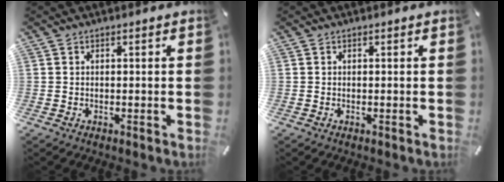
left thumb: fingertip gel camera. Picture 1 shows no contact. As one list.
[{"total": 0.0}]